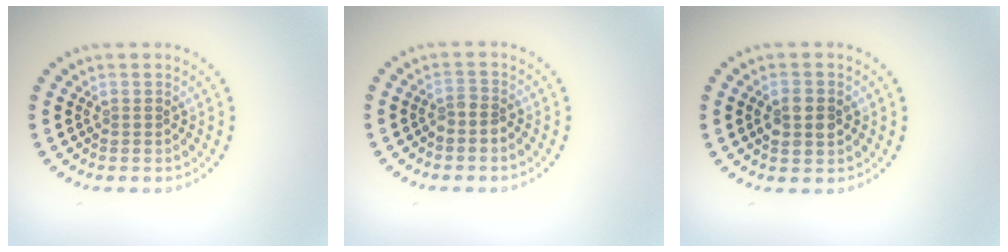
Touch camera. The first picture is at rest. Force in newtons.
{"total": 1.5, "press": 1.1, "slide": 0.9}
{"total": 2.9, "press": 2.9, "slide": 0.1}